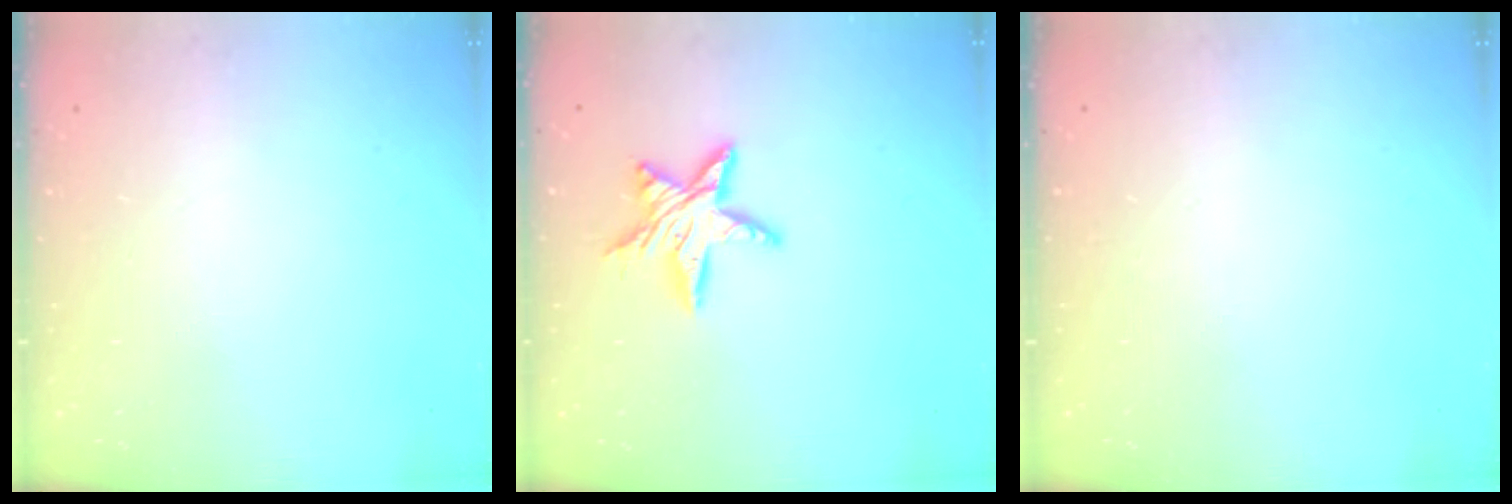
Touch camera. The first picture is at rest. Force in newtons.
{"total": 10.5, "press": 10.5, "slide": 0.5}
{"total": 0.0}